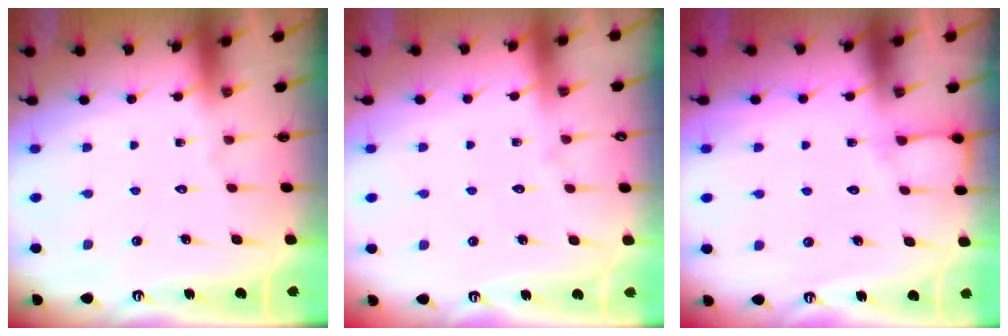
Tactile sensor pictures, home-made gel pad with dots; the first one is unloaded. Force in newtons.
{"total": 3.2, "press": 3.2, "slide": 0.5}
{"total": 3.1, "press": 3.1, "slide": 0.4}